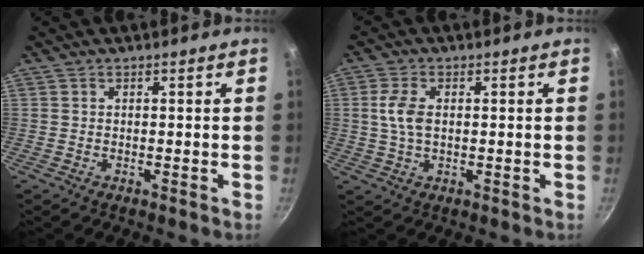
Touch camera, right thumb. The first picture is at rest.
{"total": 5.1, "force": [0.6, 2.9, 4.2], "torque": [-0.088, 0.005, 0.009]}